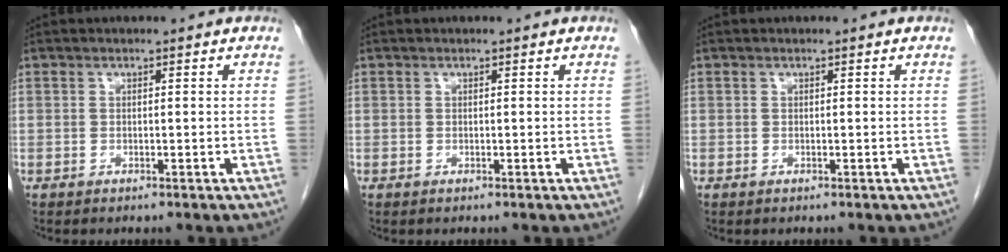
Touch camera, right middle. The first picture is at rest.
{"total": 0.0}
{"total": 0.0}